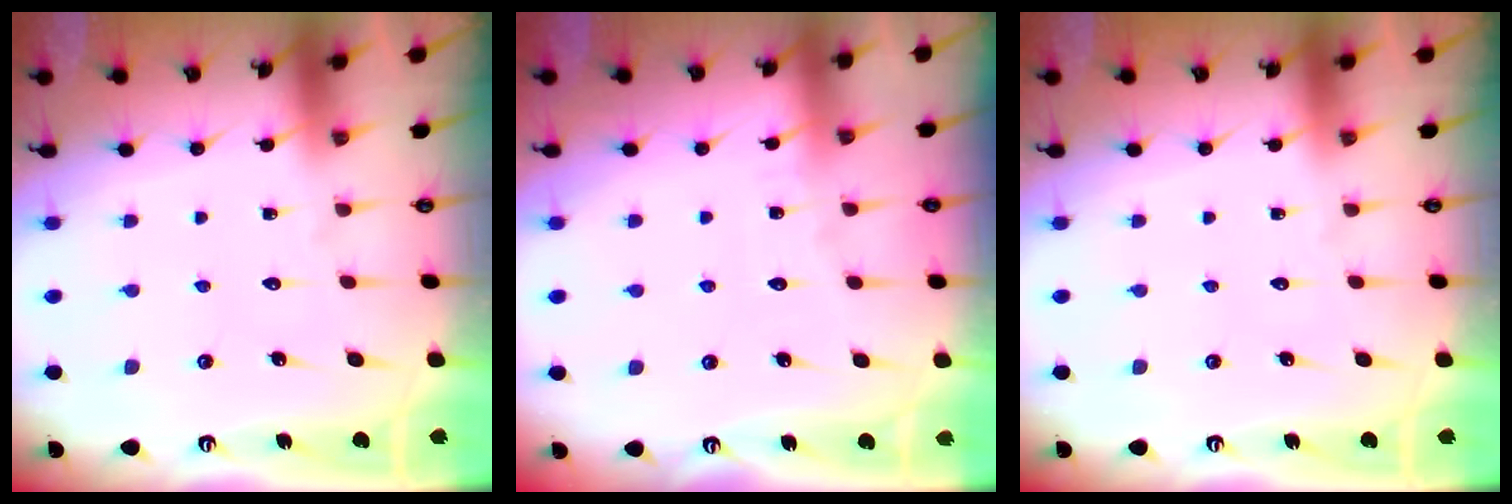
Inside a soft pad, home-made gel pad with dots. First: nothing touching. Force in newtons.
{"total": 2.9, "press": 2.8, "slide": 0.3}
{"total": 0.0}